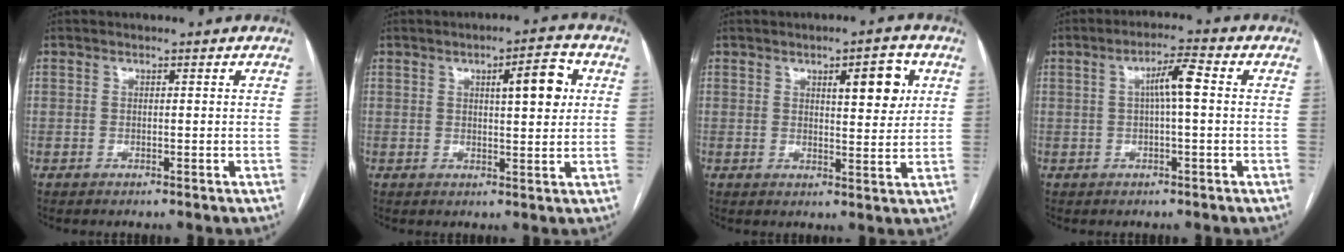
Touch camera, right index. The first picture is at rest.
{"total": 6.5, "force": [1.9, 1.4, 6.1], "torque": [-0.086, 0.007, 0.026]}
{"total": 6.5, "force": [2.5, 1.8, 5.7], "torque": [-0.078, 0.001, 0.034]}
{"total": 4.8, "force": [0.5, 0.4, 4.8], "torque": [-0.084, 0.013, 0.007]}